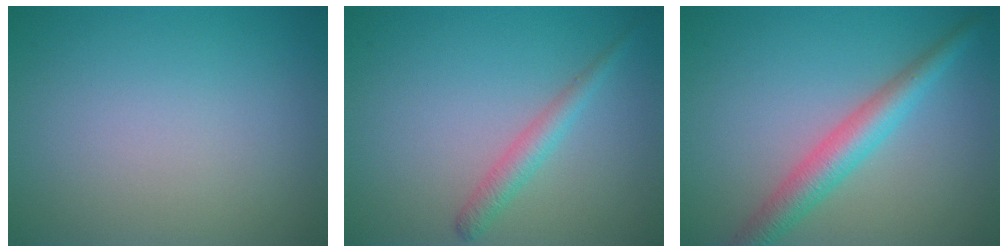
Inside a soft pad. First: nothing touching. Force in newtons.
{"total": 2.0, "press": 2.0, "slide": 0.1}
{"total": 4.0, "press": 4.0, "slide": 0.1}